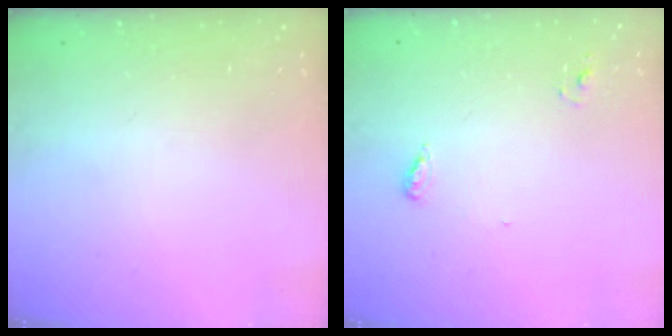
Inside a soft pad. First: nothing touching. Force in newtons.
{"total": 5.9, "press": 5.9, "slide": 0.3}